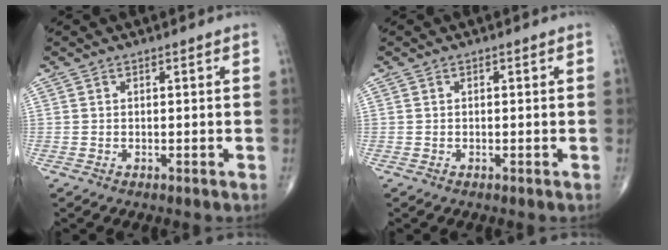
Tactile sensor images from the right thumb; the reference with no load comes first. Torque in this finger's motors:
{"motor_torque": [0.19, -0.45, -0.21, -0.09, 0.04]}